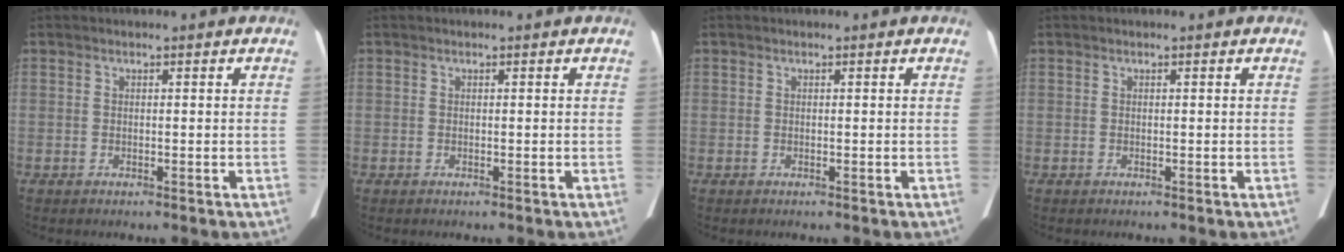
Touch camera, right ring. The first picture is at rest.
{"total": 0.0}
{"total": 0.0}
{"total": 0.0}